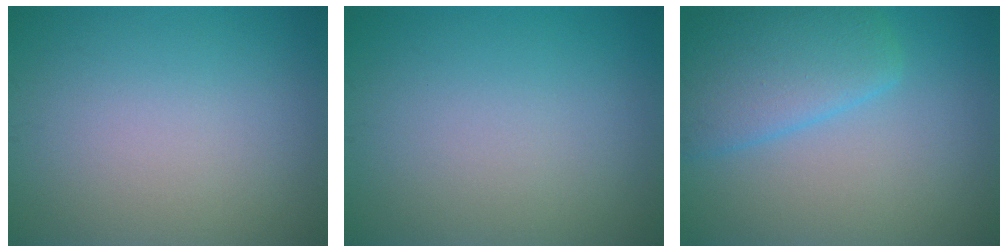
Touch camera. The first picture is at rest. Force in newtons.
{"total": 0.0}
{"total": 5.2, "press": 5.2, "slide": 0.3}